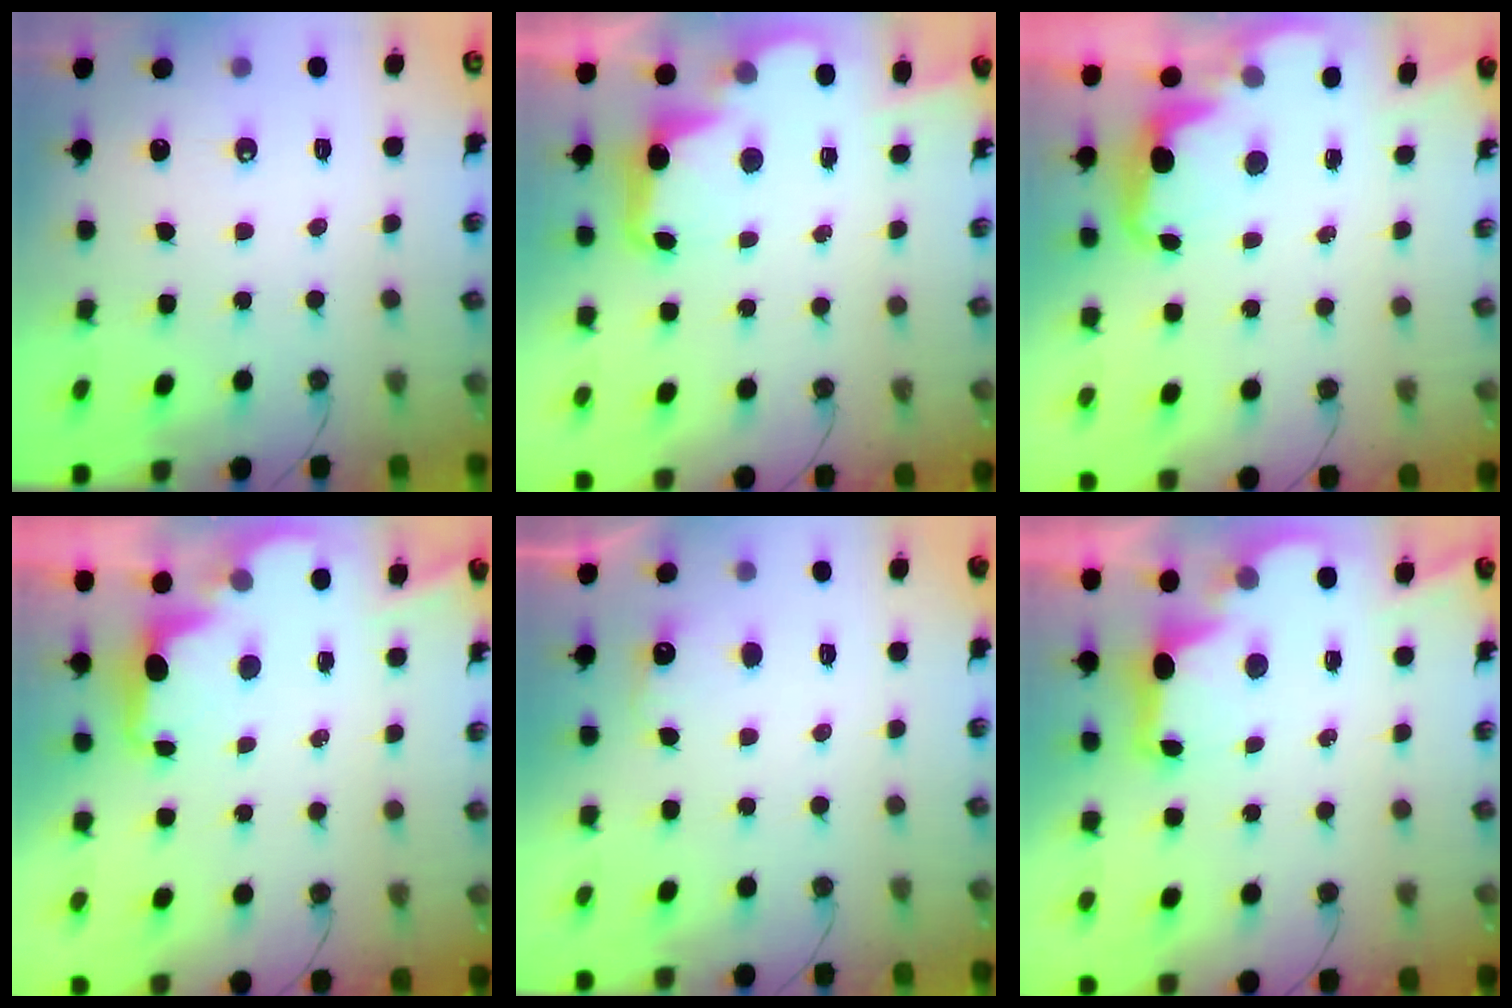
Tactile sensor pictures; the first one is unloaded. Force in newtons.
{"total": 3.3, "press": 3.2, "slide": 0.6}
{"total": 2.5, "press": 2.4, "slide": 0.7}
{"total": 2.1, "press": 1.9, "slide": 0.8}
{"total": 4.3, "press": 4.3, "slide": 0.7}
{"total": 2.8, "press": 2.7, "slide": 0.9}